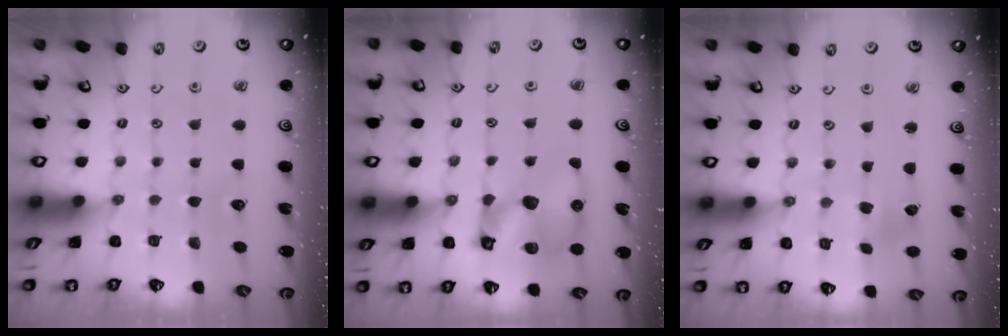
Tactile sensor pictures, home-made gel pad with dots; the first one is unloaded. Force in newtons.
{"total": 12.4, "press": 12.2, "slide": 2.1}
{"total": 2.2, "press": 2.2, "slide": 0.2}